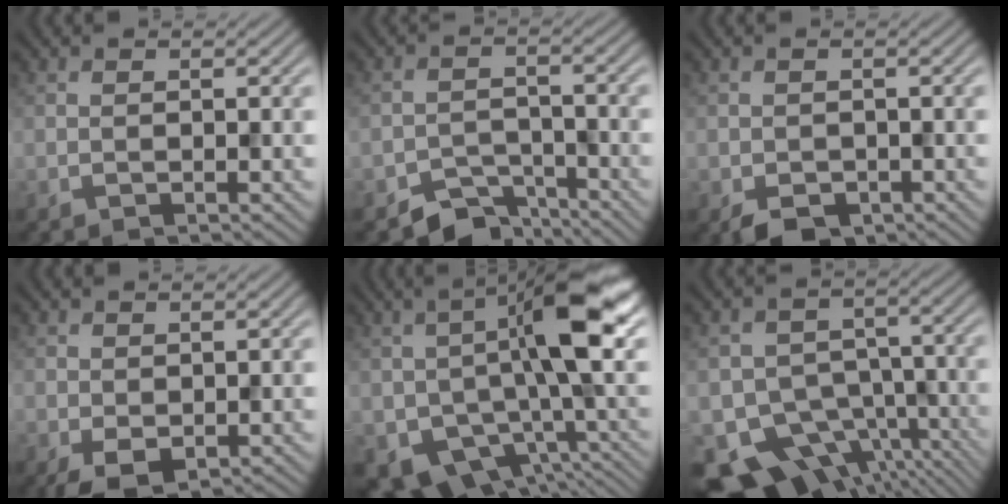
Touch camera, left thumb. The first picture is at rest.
{"total": 4.6, "force": [-3.9, 2.0, 1.2], "torque": [-0.014, -0.003, -0.073]}
{"total": 2.9, "force": [-1.6, 2.0, 1.3], "torque": [-0.025, -0.015, -0.031]}
{"total": 2.6, "force": [-0.3, 1.7, 1.9], "torque": [-0.044, -0.007, -0.002]}
{"total": 15.0, "force": [-1.8, 7.9, 12.6], "torque": [-0.207, -0.007, -0.024]}
{"total": 14.4, "force": [-9.3, 9.2, 5.9], "torque": [-0.112, -0.034, -0.128]}